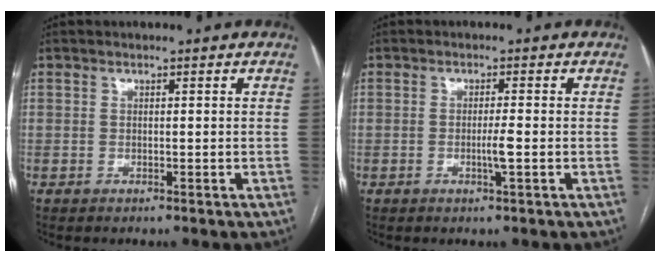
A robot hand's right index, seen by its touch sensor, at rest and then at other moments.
{"total": 2.4, "force": [-0.6, -0.2, 2.3], "torque": [-0.044, -0.005, -0.011]}